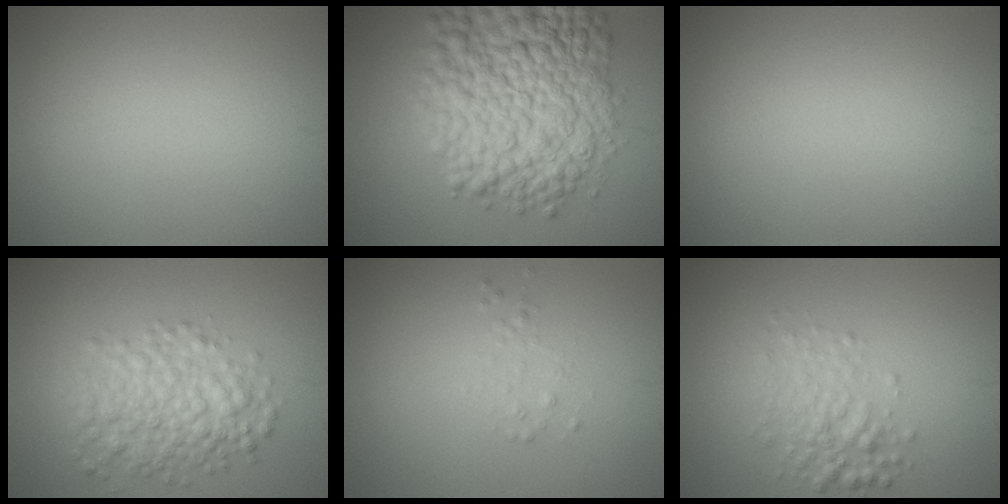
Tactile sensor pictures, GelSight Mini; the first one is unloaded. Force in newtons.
{"total": 12.4, "press": 12.4, "slide": 0.3}
{"total": 0.0}
{"total": 5.1, "press": 5.1, "slide": 0.1}
{"total": 0.8, "press": 0.8, "slide": 0.1}
{"total": 3.0, "press": 3.0, "slide": 0.1}